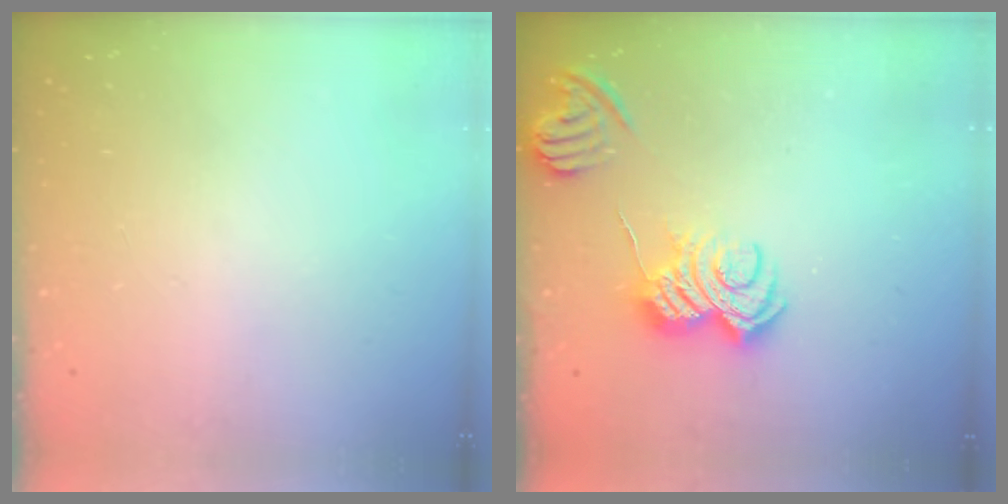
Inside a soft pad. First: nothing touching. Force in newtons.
{"total": 7.2, "press": 7.2, "slide": 0.9}